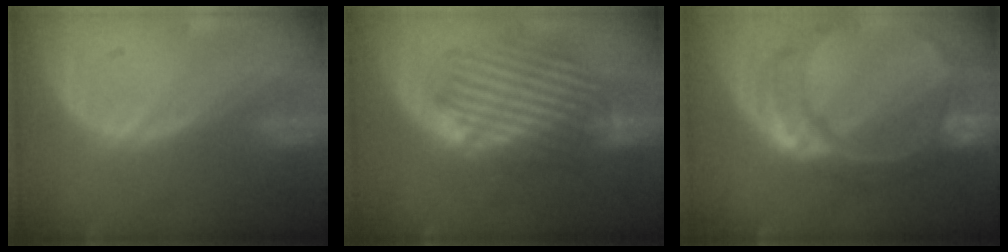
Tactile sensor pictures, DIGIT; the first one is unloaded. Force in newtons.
{"total": 8.9, "press": 8.5, "slide": 2.7}
{"total": 11.1, "press": 9.2, "slide": 6.1}